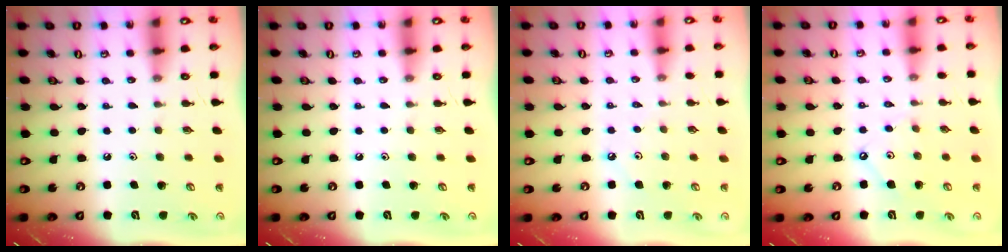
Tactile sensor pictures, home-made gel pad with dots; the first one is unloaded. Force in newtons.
{"total": 0.0}
{"total": 1.7, "press": 1.7, "slide": 0.3}
{"total": 4.5, "press": 4.5, "slide": 0.4}